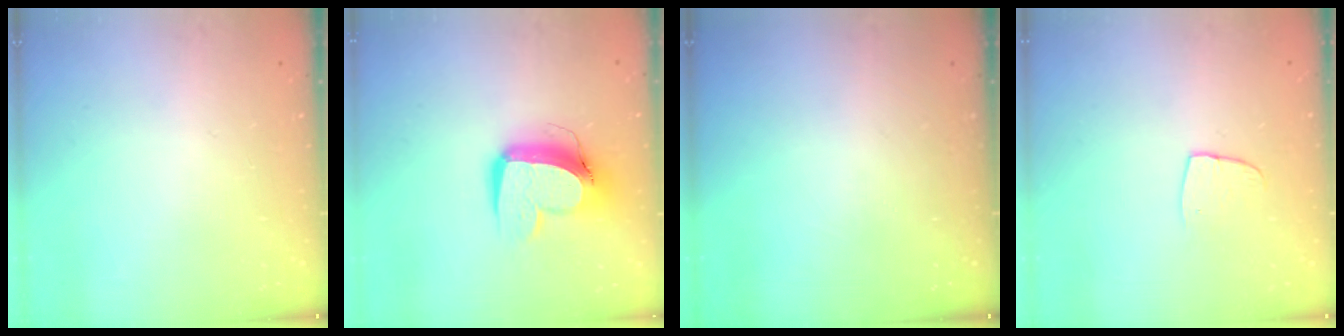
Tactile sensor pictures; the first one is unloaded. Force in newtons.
{"total": 13.1, "press": 13.0, "slide": 1.6}
{"total": 0.0}
{"total": 6.4, "press": 6.4, "slide": 0.3}